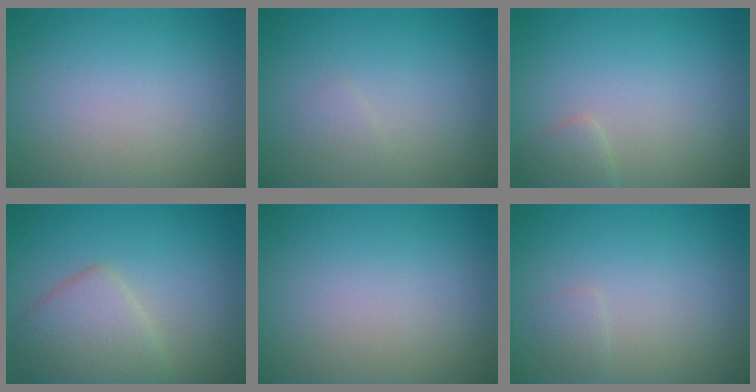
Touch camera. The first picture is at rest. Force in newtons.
{"total": 0.7, "press": 0.7, "slide": 0.0}
{"total": 1.3, "press": 1.3, "slide": 0.0}
{"total": 4.3, "press": 4.3, "slide": 0.1}
{"total": 0.0}
{"total": 0.8, "press": 0.8, "slide": 0.0}